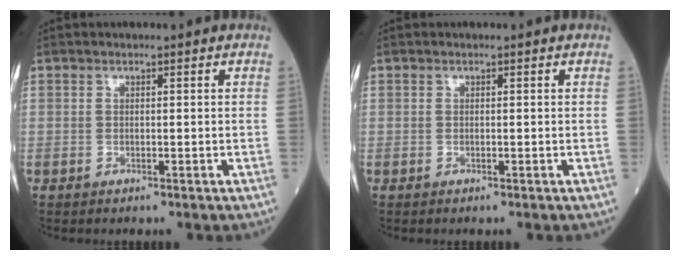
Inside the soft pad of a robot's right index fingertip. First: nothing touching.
{"total": 0.0}